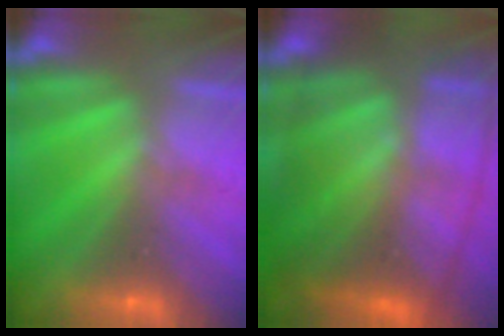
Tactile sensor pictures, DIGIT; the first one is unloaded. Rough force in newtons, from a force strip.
{"total": 6.9}